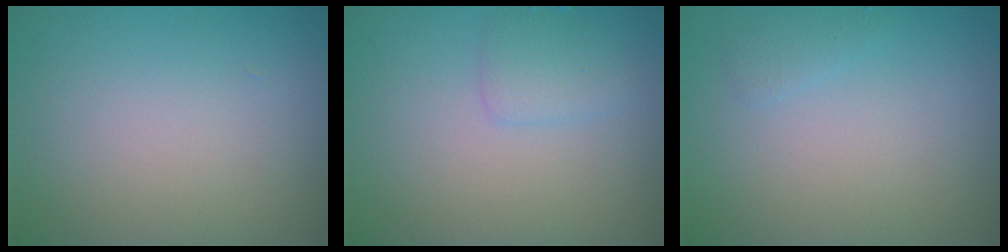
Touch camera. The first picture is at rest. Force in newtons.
{"total": 1.5, "press": 1.5, "slide": 0.2}
{"total": 0.8, "press": 0.8, "slide": 0.1}